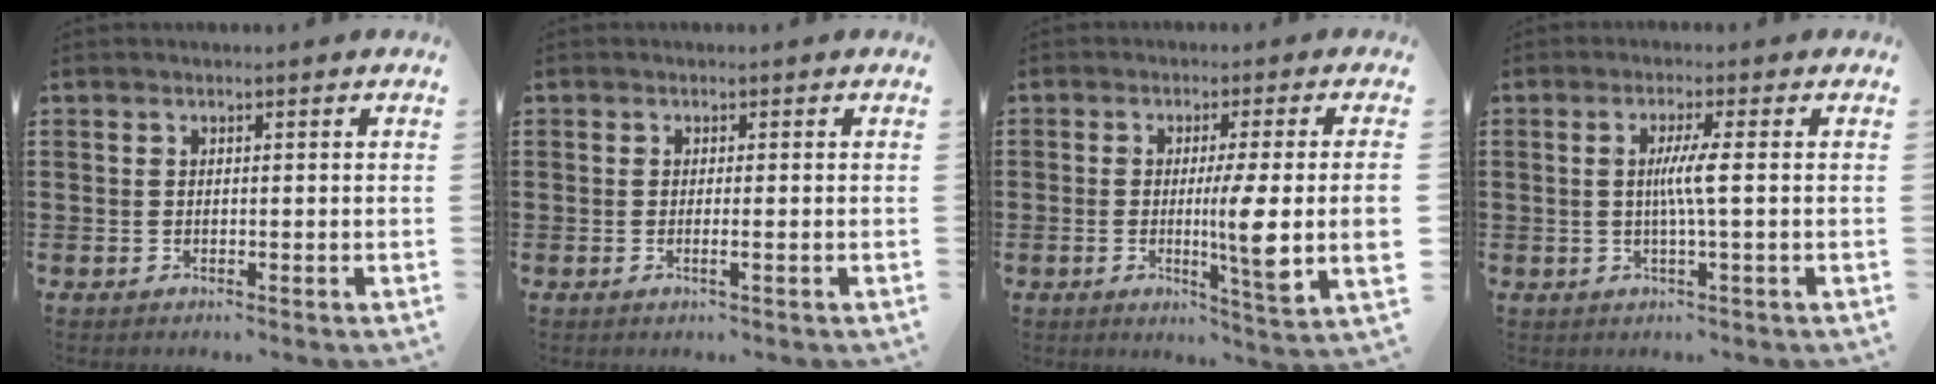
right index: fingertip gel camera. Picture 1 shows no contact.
{"total": 1.2, "force": [-0.4, -0.1, 1.1], "torque": [-0.019, -0.005, -0.006]}
{"total": 8.7, "force": [-0.3, -0.1, 8.7], "torque": [-0.158, -0.020, -0.014]}
{"total": 3.9, "force": [0.1, -0.4, 3.9], "torque": [-0.073, -0.006, -0.004]}